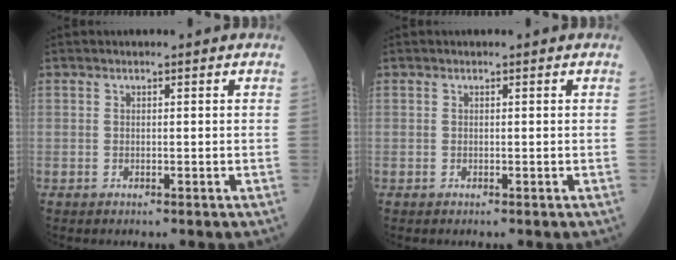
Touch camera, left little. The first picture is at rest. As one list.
[{"total": 0.0}]